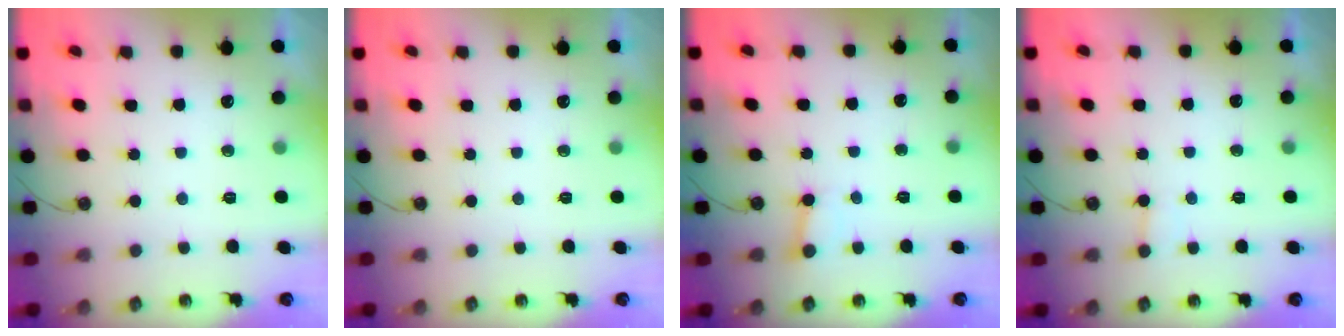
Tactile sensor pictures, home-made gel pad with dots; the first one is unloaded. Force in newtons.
{"total": 0.0}
{"total": 2.7, "press": 2.7, "slide": 0.1}
{"total": 4.3, "press": 4.3, "slide": 0.5}